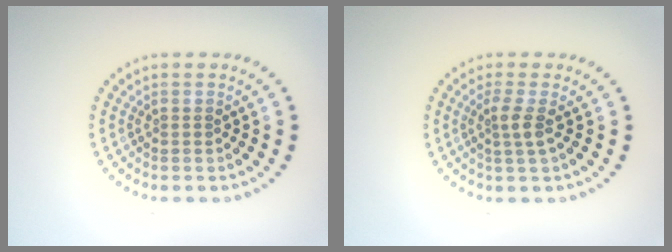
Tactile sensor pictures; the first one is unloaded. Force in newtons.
{"total": 1.8, "press": 1.4, "slide": 1.1}